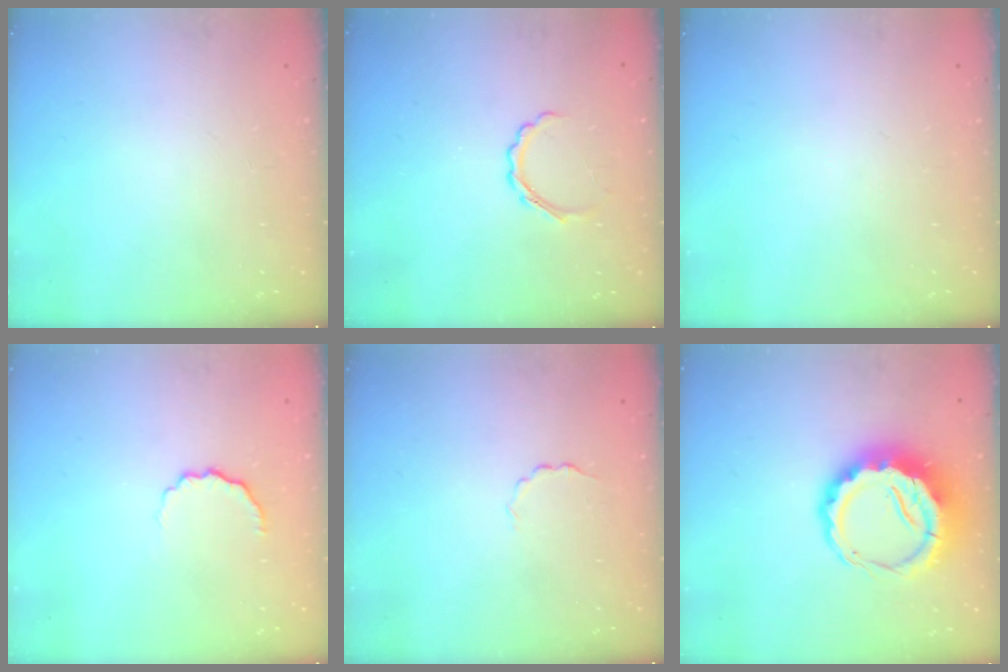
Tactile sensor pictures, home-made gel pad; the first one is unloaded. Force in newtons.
{"total": 3.8, "press": 3.6, "slide": 0.9}
{"total": 0.0}
{"total": 5.6, "press": 5.4, "slide": 1.5}
{"total": 2.0, "press": 1.9, "slide": 0.6}
{"total": 12.4, "press": 12.0, "slide": 2.8}